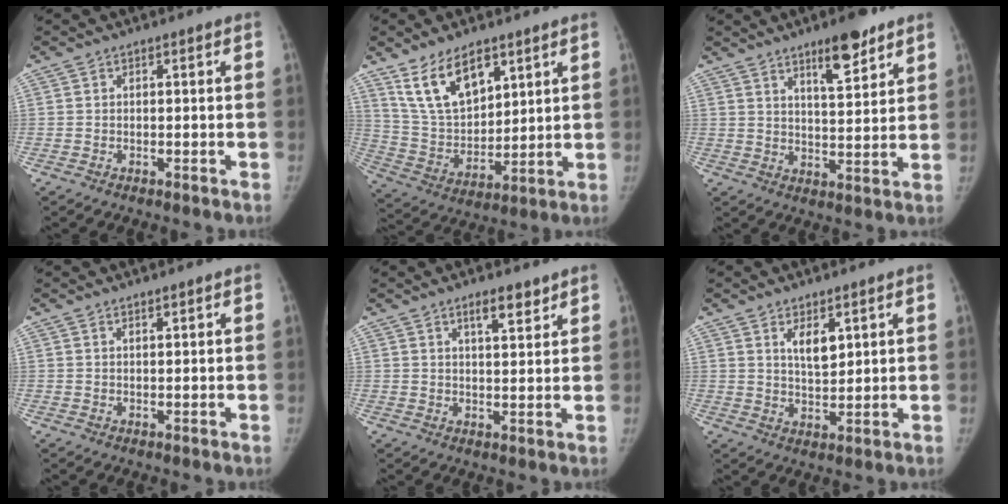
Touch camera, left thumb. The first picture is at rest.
{"total": 13.7, "force": [8.3, 7.1, 8.3], "torque": [-0.122, -0.040, 0.173]}
{"total": 8.4, "force": [5.6, 2.5, 5.8], "torque": [-0.069, -0.036, 0.085]}
{"total": 1.0, "force": [0.8, 0.1, 0.5], "torque": [-0.006, -0.006, 0.016]}
{"total": 4.9, "force": [3.4, 1.4, 3.1], "torque": [-0.037, -0.024, 0.054]}
{"total": 5.2, "force": [2.6, 2.3, 3.9], "torque": [-0.051, -0.023, 0.049]}